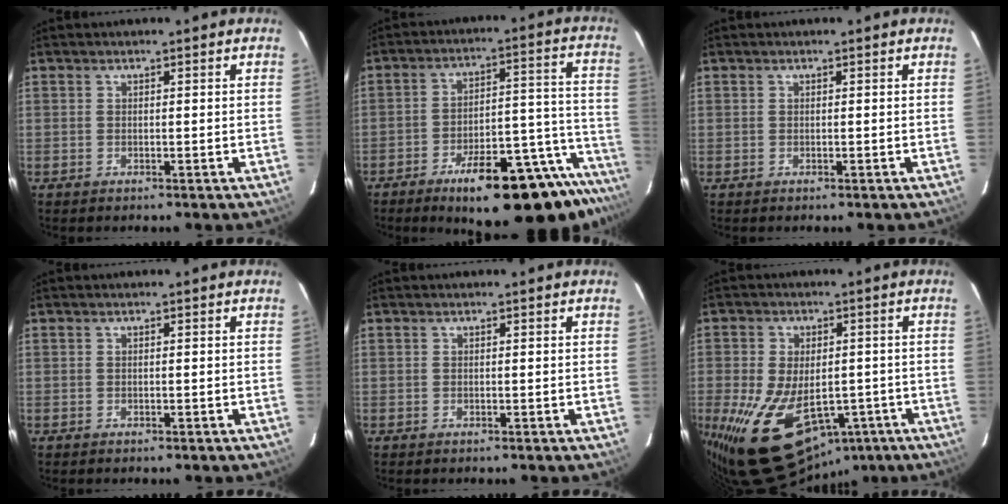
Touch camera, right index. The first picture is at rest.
{"total": 23.3, "force": [-18.2, 5.0, 13.7], "torque": [-0.172, 0.000, -0.251]}
{"total": 0.0}
{"total": 0.0}
{"total": 0.0}
{"total": 19.7, "force": [-8.2, 11.8, 13.4], "torque": [-0.288, -0.030, -0.110]}